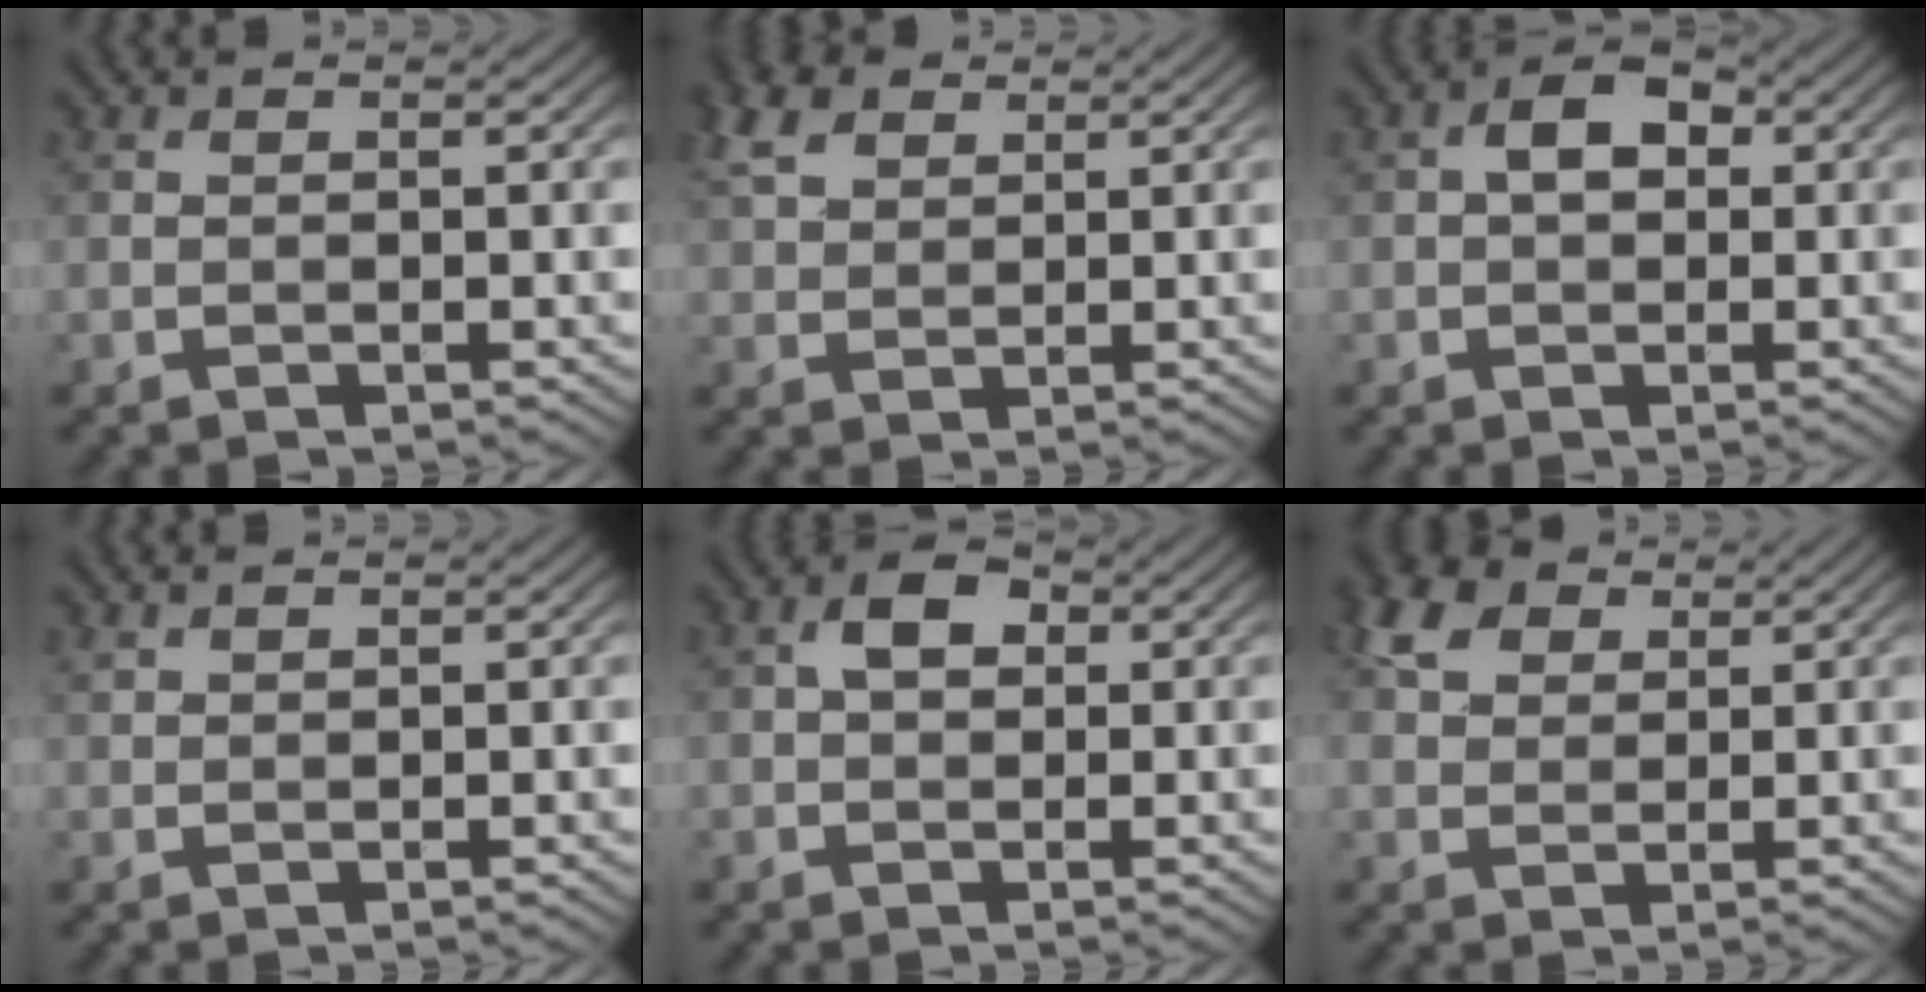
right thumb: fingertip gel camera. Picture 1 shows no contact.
{"total": 5.1, "force": [2.8, 3.2, 2.9], "torque": [-0.078, 0.015, 0.054]}
{"total": 3.8, "force": [0.5, 2.5, 2.7], "torque": [-0.048, 0.006, 0.001]}
{"total": 0.9, "force": [0.8, 0.3, 0.2], "torque": [-0.009, 0.000, 0.019]}
{"total": 3.5, "force": [0.7, 2.4, 2.4], "torque": [-0.048, 0.008, 0.007]}
{"total": 5.4, "force": [2.6, 3.8, 2.9], "torque": [-0.073, 0.013, 0.051]}